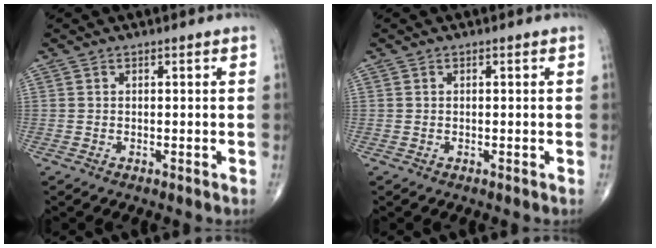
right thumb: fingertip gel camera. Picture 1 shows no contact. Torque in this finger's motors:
{"motor_torque": [0.23, 0.18, -0.08, -0.13, -0.02]}